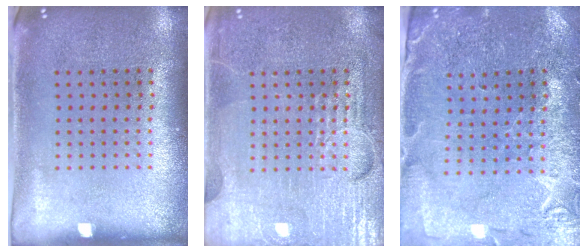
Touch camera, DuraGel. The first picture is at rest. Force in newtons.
{"total": 6.0, "press": 6.0, "slide": 0.7}
{"total": 0.7, "press": 0.7, "slide": 0.3}